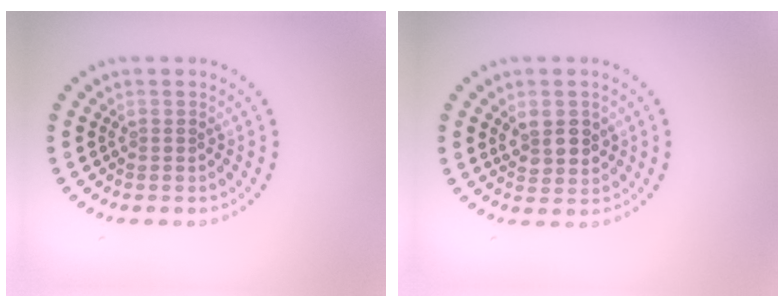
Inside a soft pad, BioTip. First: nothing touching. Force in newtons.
{"total": 2.6, "press": 2.5, "slide": 0.8}